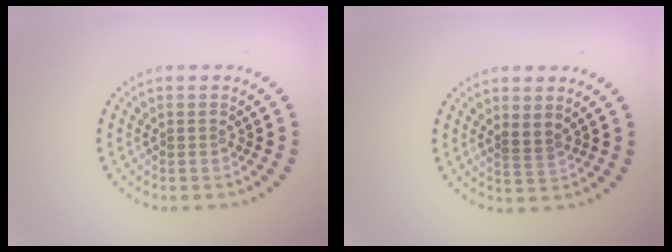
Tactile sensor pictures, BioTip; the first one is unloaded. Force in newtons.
{"total": 1.5, "press": 1.2, "slide": 0.9}